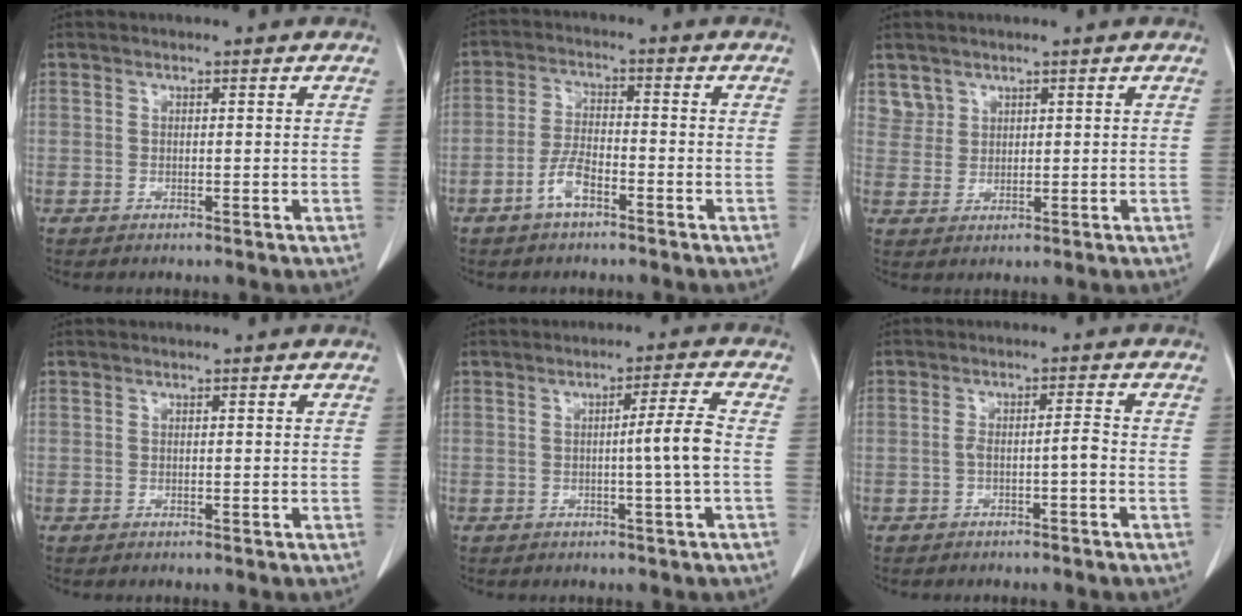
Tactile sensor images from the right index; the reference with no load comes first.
{"total": 4.7, "force": [-2.8, 1.5, 3.4], "torque": [-0.072, 0.006, -0.055]}
{"total": 2.8, "force": [2.1, 1.8, -0.3], "torque": [0.020, 0.005, 0.038]}
{"total": 0.0}
{"total": 4.6, "force": [-0.7, -1.2, 4.4], "torque": [-0.065, 0.001, -0.012]}
{"total": 2.5, "force": [-1.0, 0.1, 2.3], "torque": [-0.040, 0.011, -0.014]}